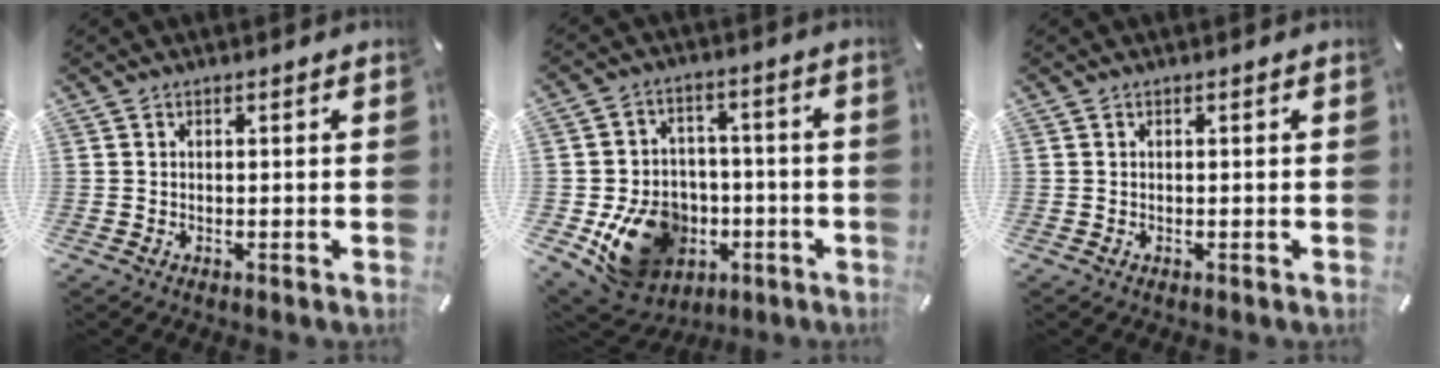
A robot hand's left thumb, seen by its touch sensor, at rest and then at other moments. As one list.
[{"total": 17.0, "force": [-5.4, 13.8, 8.4], "torque": [-0.138, 0.030, -0.074]}, {"total": 0.0}]